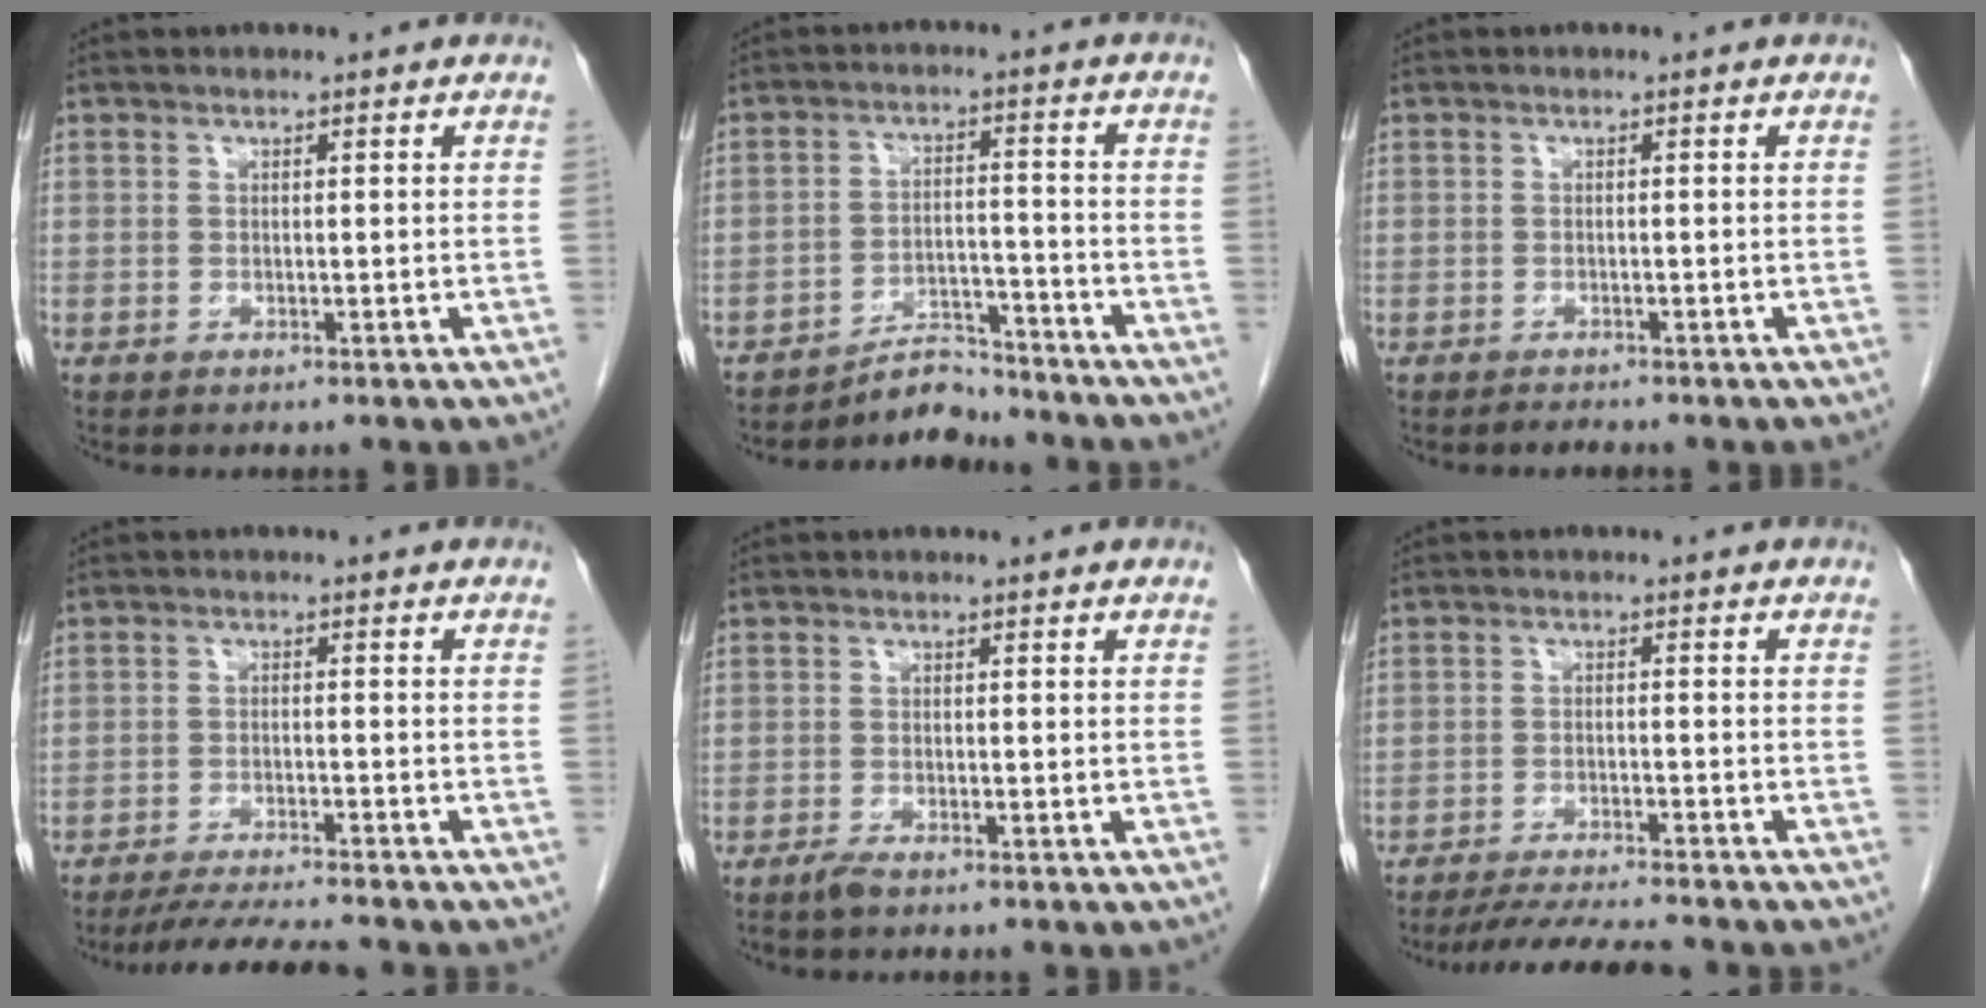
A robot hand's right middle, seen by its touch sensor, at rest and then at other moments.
{"total": 5.1, "force": [-5.0, 0.9, -0.2], "torque": [0.003, 0.010, -0.081]}
{"total": 0.8, "force": [-0.8, 0.1, 0.0], "torque": [-0.006, -0.005, -0.012]}
{"total": 8.1, "force": [-7.5, -0.3, 3.2], "torque": [-0.050, -0.016, -0.121]}
{"total": 1.3, "force": [-1.1, 0.1, 0.7], "torque": [-0.022, -0.003, -0.021]}
{"total": 9.2, "force": [-8.4, -0.1, 3.6], "torque": [-0.056, -0.017, -0.133]}